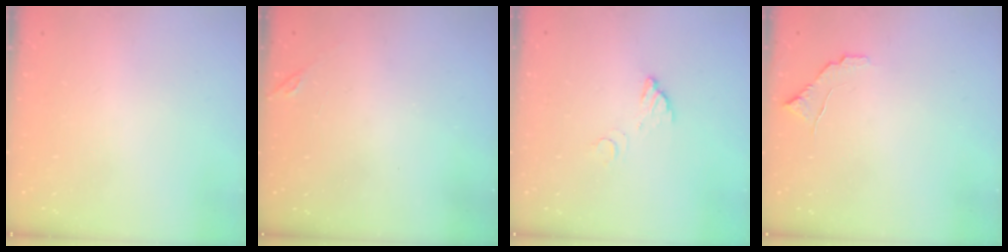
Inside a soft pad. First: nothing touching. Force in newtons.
{"total": 5.5, "press": 5.5, "slide": 0.1}
{"total": 3.5, "press": 3.5, "slide": 0.2}
{"total": 6.2, "press": 6.2, "slide": 0.5}